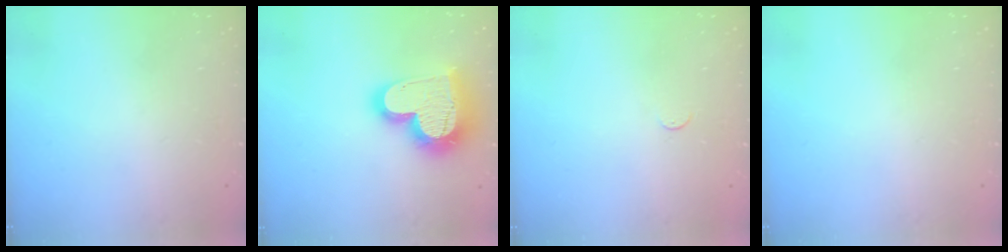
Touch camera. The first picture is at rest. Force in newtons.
{"total": 23.6, "press": 23.5, "slide": 2.1}
{"total": 2.7, "press": 2.7, "slide": 0.4}
{"total": 0.0}